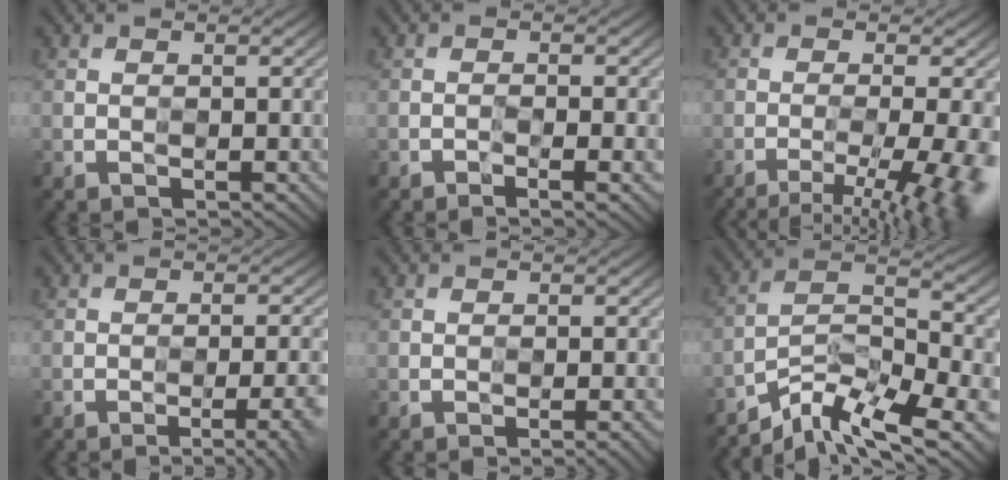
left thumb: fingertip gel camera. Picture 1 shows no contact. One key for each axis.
{"total": 2.9, "fx": -1.3, "fy": 0.5, "fz": 2.5, "tx": -0.045, "ty": 0.000, "tz": -0.024}
{"total": 8.9, "fx": -4.3, "fy": 2.0, "fz": 7.5, "tx": -0.103, "ty": -0.005, "tz": -0.056}
{"total": 6.2, "fx": -3.3, "fy": 1.3, "fz": 5.1, "tx": -0.069, "ty": 0.005, "tz": -0.041}
{"total": 1.8, "fx": -1.0, "fy": 0.2, "fz": 1.4, "tx": -0.014, "ty": 0.005, "tz": -0.018}
{"total": 11.4, "fx": -8.0, "fy": 3.2, "fz": 7.4, "tx": -0.128, "ty": -0.003, "tz": -0.153}